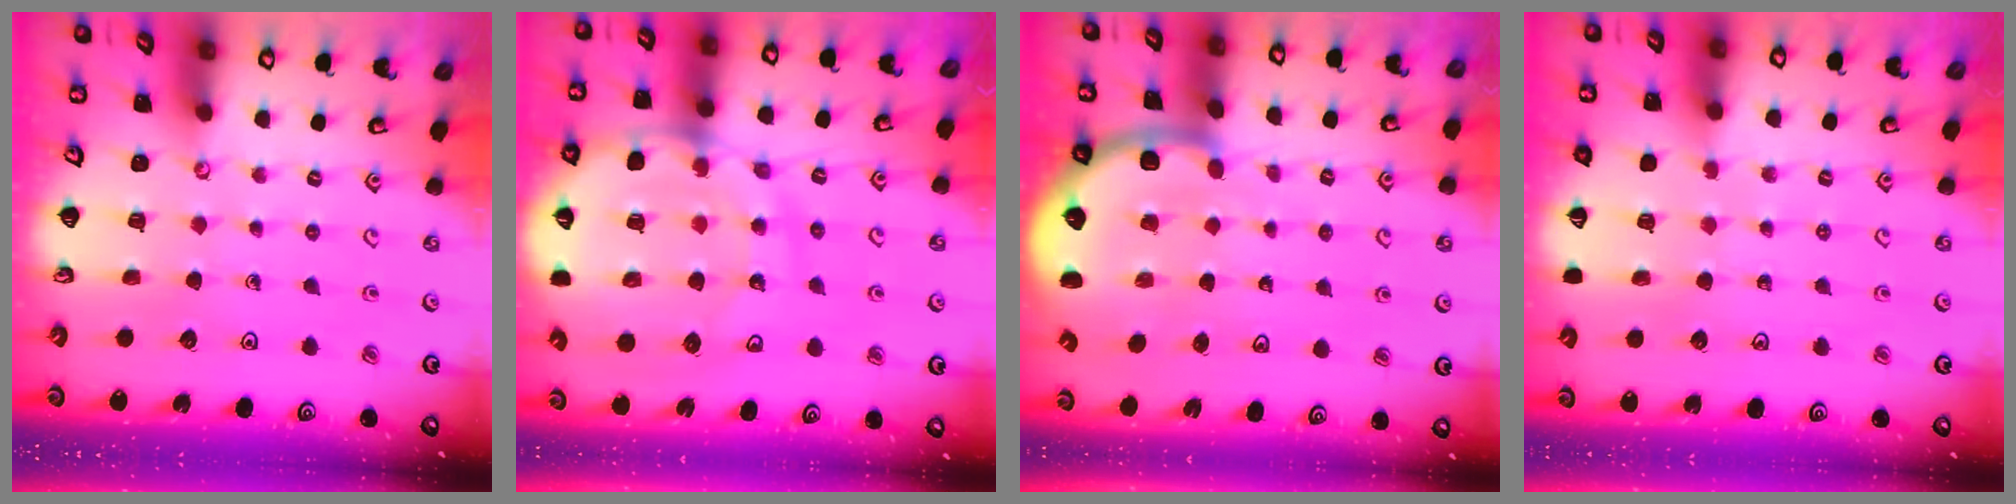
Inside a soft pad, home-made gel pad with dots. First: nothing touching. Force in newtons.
{"total": 19.4, "press": 19.2, "slide": 3.3}
{"total": 6.5, "press": 6.1, "slide": 2.4}
{"total": 3.4, "press": 3.4, "slide": 0.6}